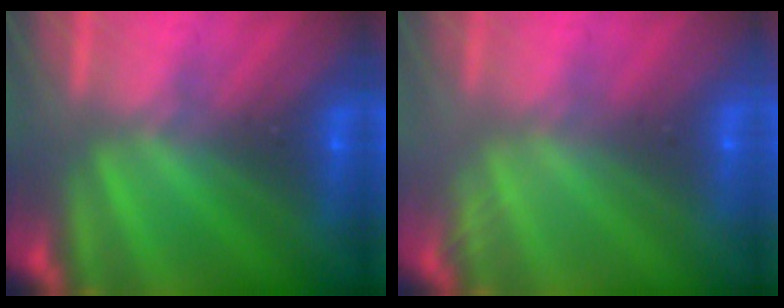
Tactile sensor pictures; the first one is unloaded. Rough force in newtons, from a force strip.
{"total": 2.1}